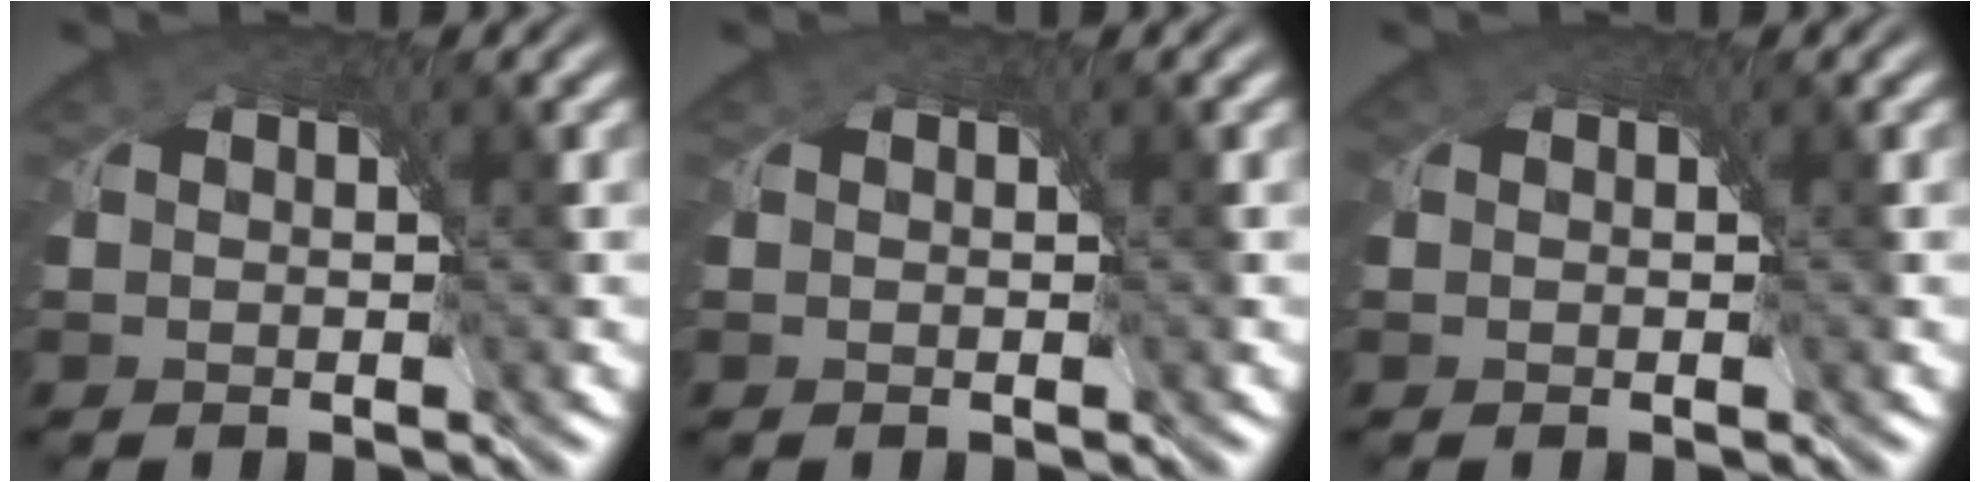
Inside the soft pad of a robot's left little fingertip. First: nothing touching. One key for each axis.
{"total": 0.0}
{"total": 0.0}